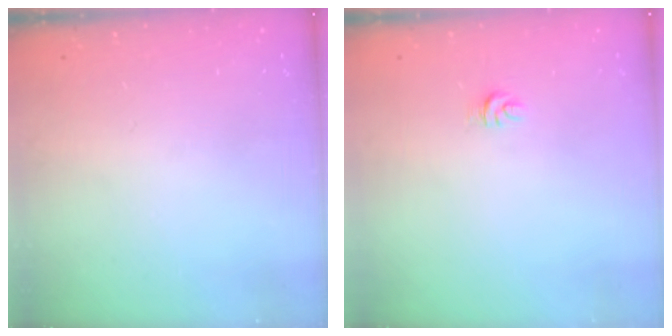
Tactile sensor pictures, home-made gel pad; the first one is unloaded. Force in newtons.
{"total": 3.6, "press": 3.5, "slide": 0.4}